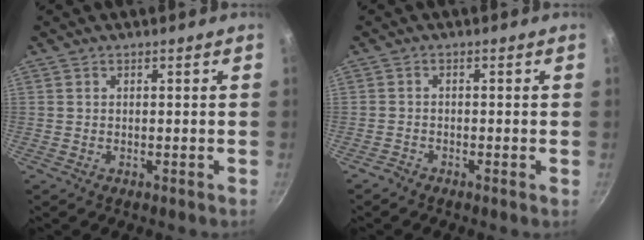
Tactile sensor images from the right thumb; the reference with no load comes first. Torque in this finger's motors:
{"motor_torque": [1.14, 0.58, 0.00, -0.23, 0.03]}